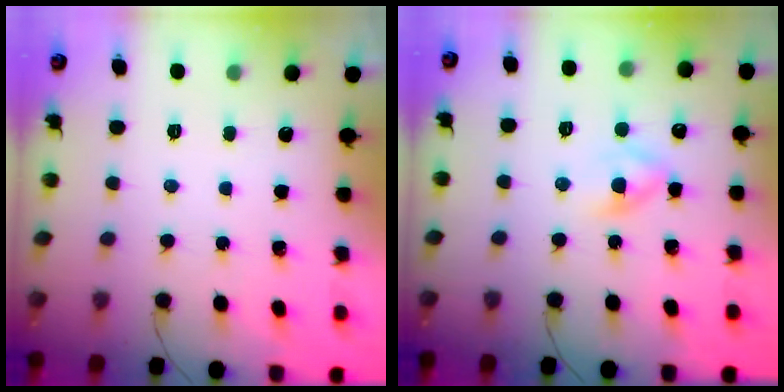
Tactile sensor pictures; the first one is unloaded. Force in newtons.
{"total": 3.8, "press": 3.6, "slide": 1.2}